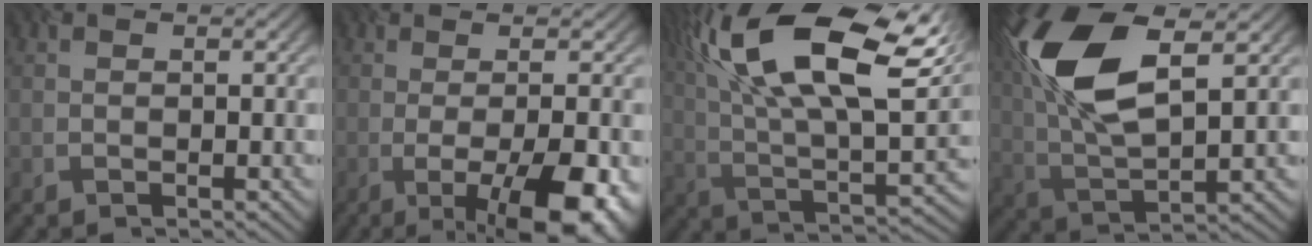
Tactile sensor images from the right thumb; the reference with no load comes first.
{"total": 13.3, "force": [-4.7, 4.4, 11.7], "torque": [-0.133, 0.006, -0.056]}
{"total": 19.2, "force": [8.8, 7.7, 15.3], "torque": [-0.312, 0.050, 0.150]}
{"total": 12.3, "force": [4.8, 5.0, 10.2], "torque": [-0.243, 0.024, 0.101]}